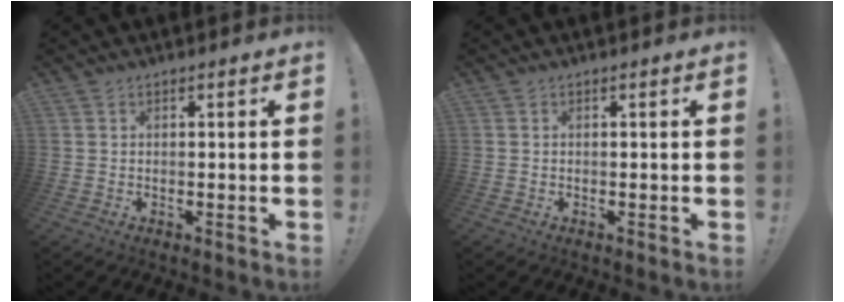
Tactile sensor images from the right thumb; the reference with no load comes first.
{"total": 0.0}